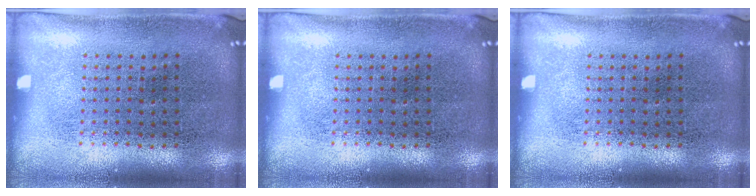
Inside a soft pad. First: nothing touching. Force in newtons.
{"total": 0.0}
{"total": 0.0}